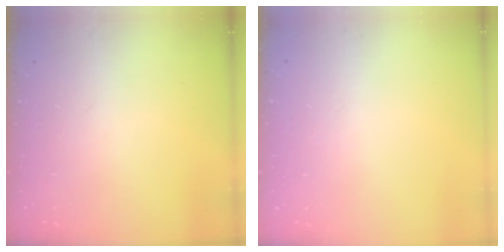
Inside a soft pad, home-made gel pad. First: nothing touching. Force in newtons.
{"total": 0.0}